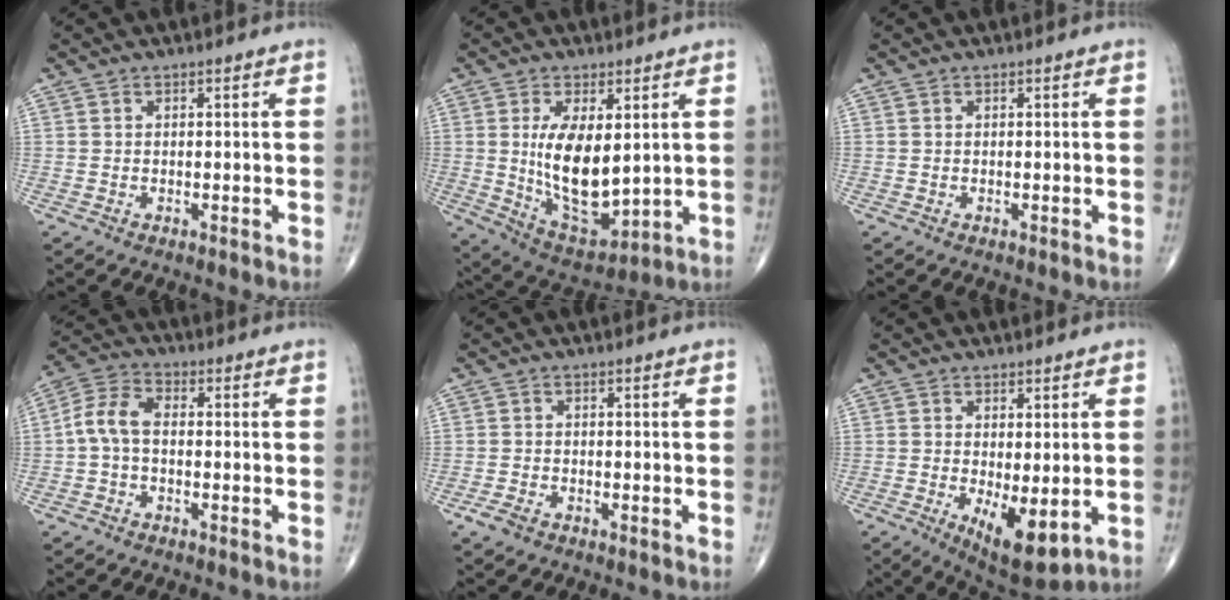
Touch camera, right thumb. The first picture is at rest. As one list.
[{"total": 14.1, "force": [1.6, 6.7, 12.3], "torque": [-0.200, -0.028, 0.048]}, {"total": 0.0}, {"total": 6.5, "force": [-0.6, 4.0, 5.2], "torque": [-0.105, 0.023, -0.024]}, {"total": 2.3, "force": [-1.4, 1.3, 1.3], "torque": [-0.031, 0.003, -0.025]}, {"total": 9.1, "force": [-1.9, 3.7, 8.1], "torque": [-0.117, -0.024, -0.017]}]